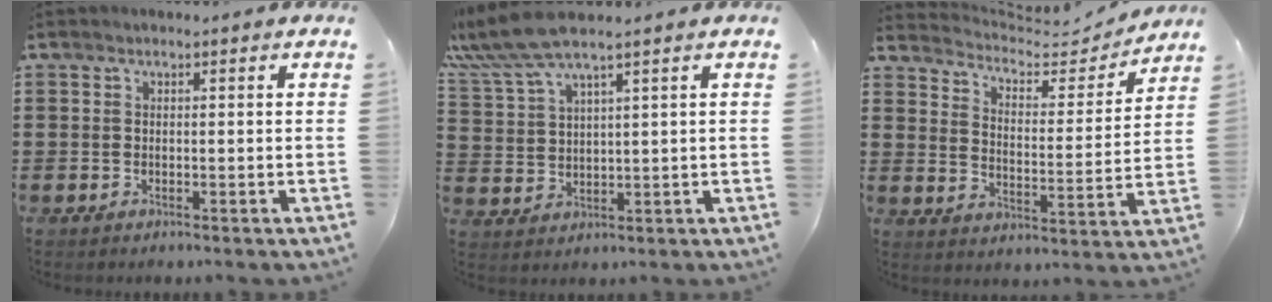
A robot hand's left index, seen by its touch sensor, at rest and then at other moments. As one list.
[{"total": 6.3, "force": [4.8, 0.6, 4.1], "torque": [-0.103, -0.013, 0.082]}, {"total": 4.7, "force": [4.4, 1.3, 1.0], "torque": [-0.038, -0.035, 0.069]}]